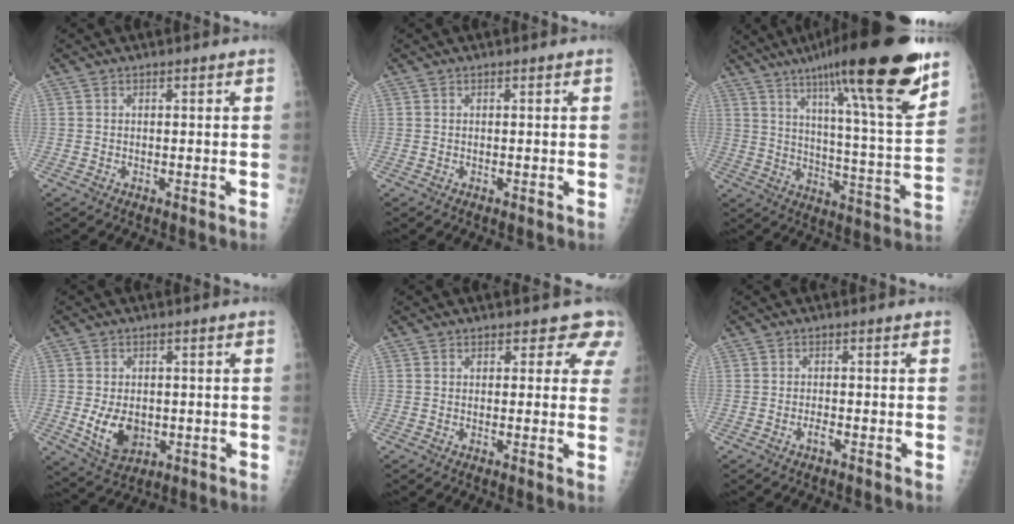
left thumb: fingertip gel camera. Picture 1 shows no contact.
{"total": 0.0}
{"total": 26.2, "force": [17.1, 3.1, 19.6], "torque": [-0.286, -0.057, 0.260]}
{"total": 7.3, "force": [-1.0, 5.1, 5.1], "torque": [-0.072, -0.009, -0.003]}
{"total": 4.7, "force": [3.9, 2.6, 0.7], "torque": [0.035, -0.017, 0.022]}
{"total": 1.3, "force": [-0.8, 0.4, 1.0], "torque": [-0.020, 0.005, -0.016]}